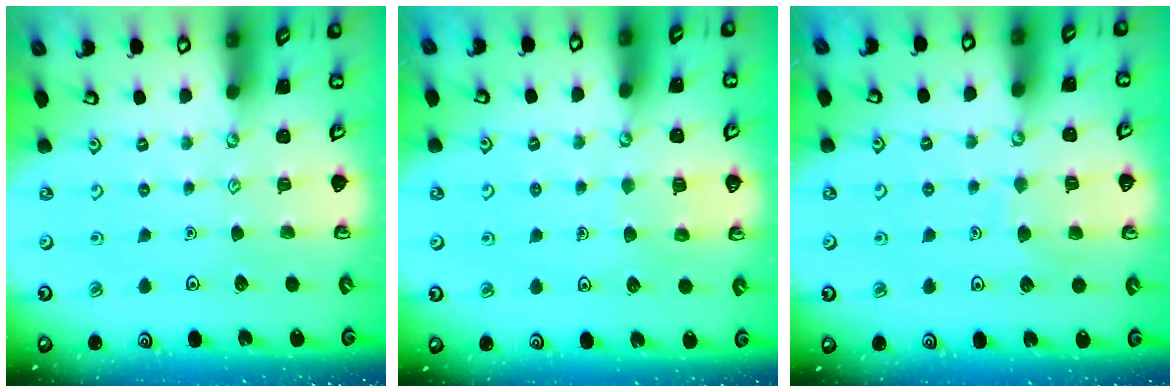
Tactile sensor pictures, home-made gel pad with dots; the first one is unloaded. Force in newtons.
{"total": 4.3, "press": 4.3, "slide": 0.4}
{"total": 5.8, "press": 5.8, "slide": 0.6}